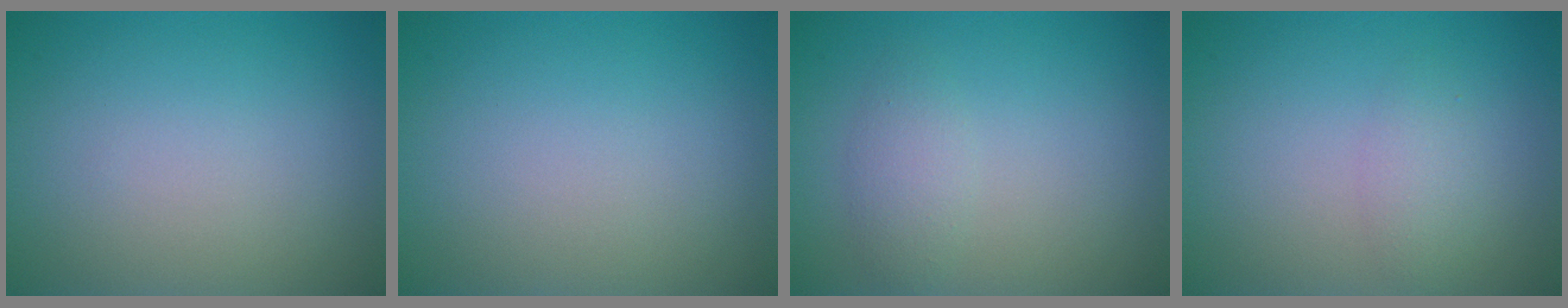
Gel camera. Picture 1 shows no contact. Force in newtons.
{"total": 0.0}
{"total": 1.8, "press": 1.8, "slide": 0.2}
{"total": 1.6, "press": 1.5, "slide": 0.2}